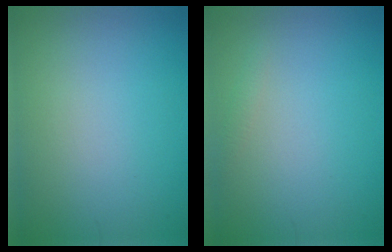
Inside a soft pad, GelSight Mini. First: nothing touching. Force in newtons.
{"total": 0.6, "press": 0.6, "slide": 0.0}